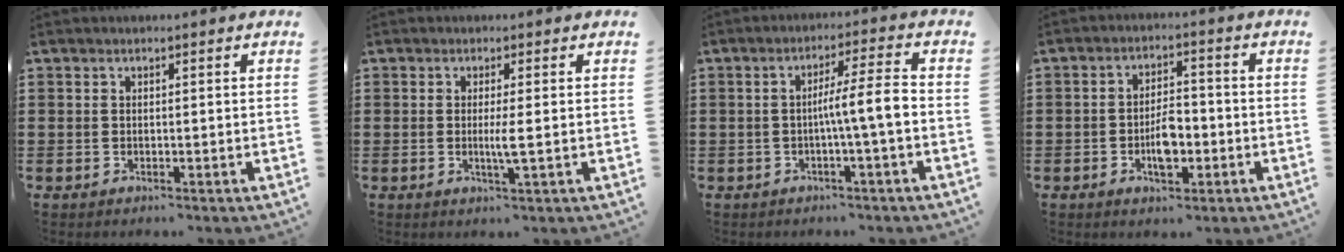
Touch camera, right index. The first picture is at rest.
{"total": 2.5, "force": [-0.2, -0.2, 2.4], "torque": [-0.044, -0.009, -0.006]}
{"total": 5.9, "force": [-1.1, -0.2, 5.8], "torque": [-0.105, 0.000, -0.026]}
{"total": 5.1, "force": [-1.7, 2.5, 4.2], "torque": [-0.079, 0.006, -0.032]}